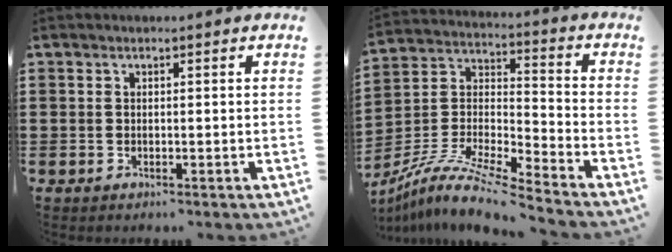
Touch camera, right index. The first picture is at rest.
{"total": 10.2, "force": [-9.1, 0.8, 4.7], "torque": [-0.105, 0.003, -0.186]}